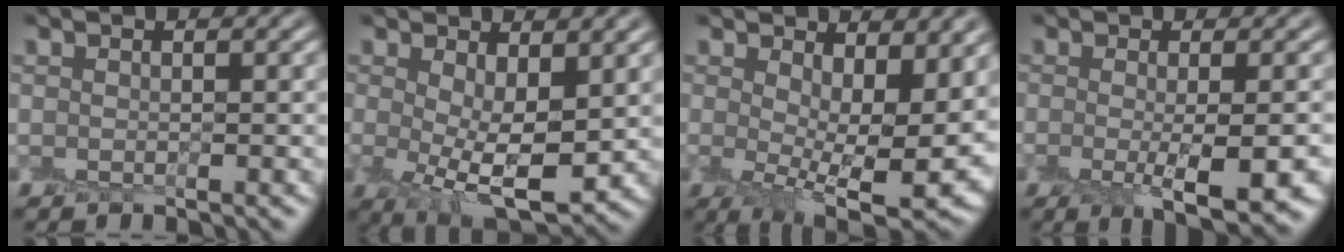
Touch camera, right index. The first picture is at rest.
{"total": 6.9, "force": [0.1, 3.5, 6.0], "torque": [-0.120, -0.021, 0.016]}
{"total": 10.1, "force": [1.0, 4.8, 8.8], "torque": [-0.144, -0.031, 0.030]}
{"total": 5.4, "force": [-1.5, 1.2, 5.0], "torque": [-0.085, -0.018, -0.019]}